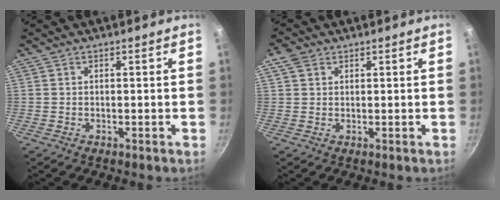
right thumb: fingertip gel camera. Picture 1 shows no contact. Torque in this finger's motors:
{"motor_torque": [-1.21, 1.58, 0.26, -0.06, 0.29]}